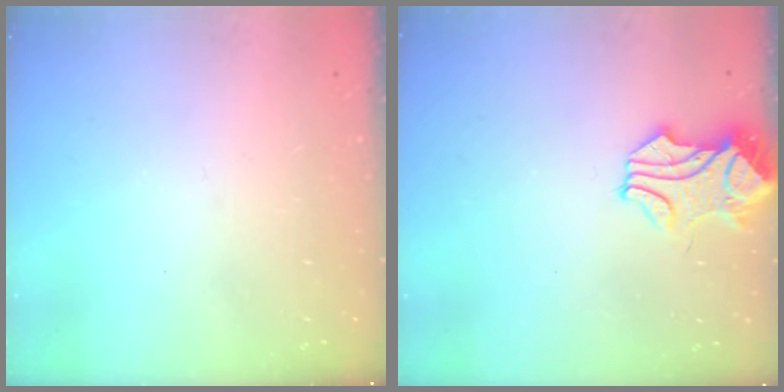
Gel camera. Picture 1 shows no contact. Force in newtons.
{"total": 1.6, "press": 1.5, "slide": 0.5}